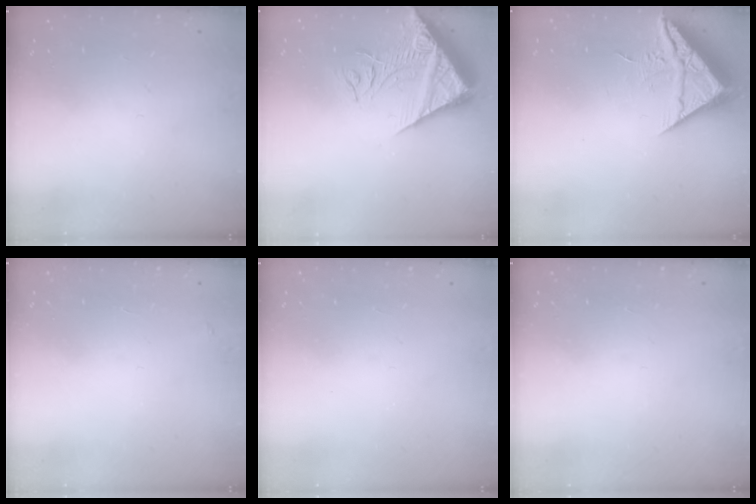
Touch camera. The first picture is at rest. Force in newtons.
{"total": 14.2, "press": 14.1, "slide": 1.9}
{"total": 9.7, "press": 9.6, "slide": 0.8}
{"total": 3.8, "press": 3.8, "slide": 0.2}
{"total": 1.7, "press": 1.6, "slide": 0.1}
{"total": 1.5, "press": 1.5, "slide": 0.1}